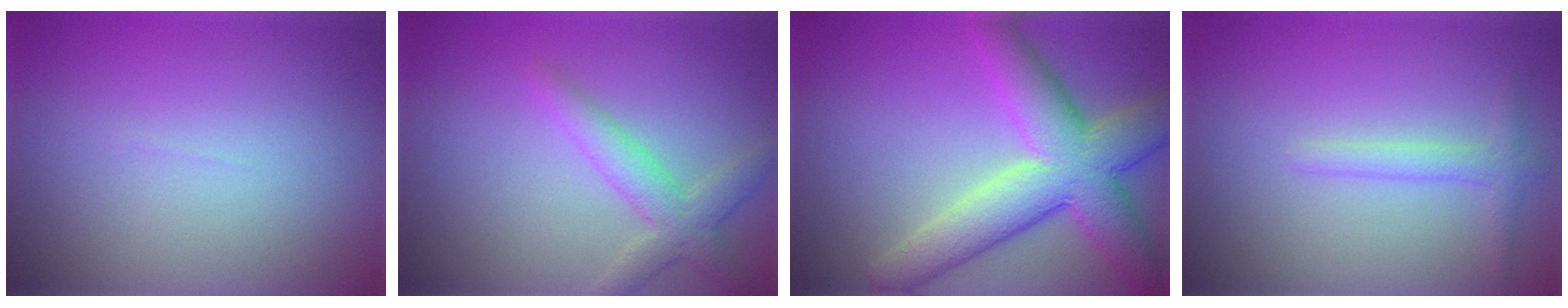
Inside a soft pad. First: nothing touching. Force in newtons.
{"total": 3.3, "press": 3.3, "slide": 0.2}
{"total": 8.9, "press": 8.9, "slide": 0.4}
{"total": 1.6, "press": 1.6, "slide": 0.1}